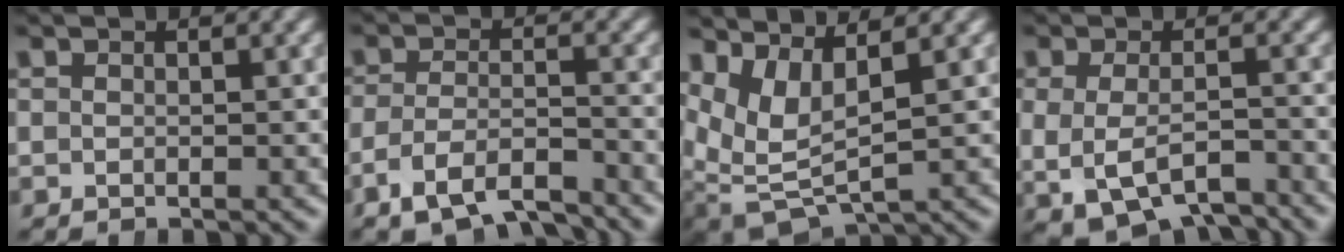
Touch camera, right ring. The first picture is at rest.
{"total": 5.5, "force": [-4.0, 2.4, 2.8], "torque": [-0.043, -0.024, -0.060]}
{"total": 7.7, "force": [0.4, 6.1, 4.7], "torque": [-0.117, -0.034, 0.016]}
{"total": 6.9, "force": [-4.0, 4.1, 3.9], "torque": [-0.077, -0.028, -0.054]}